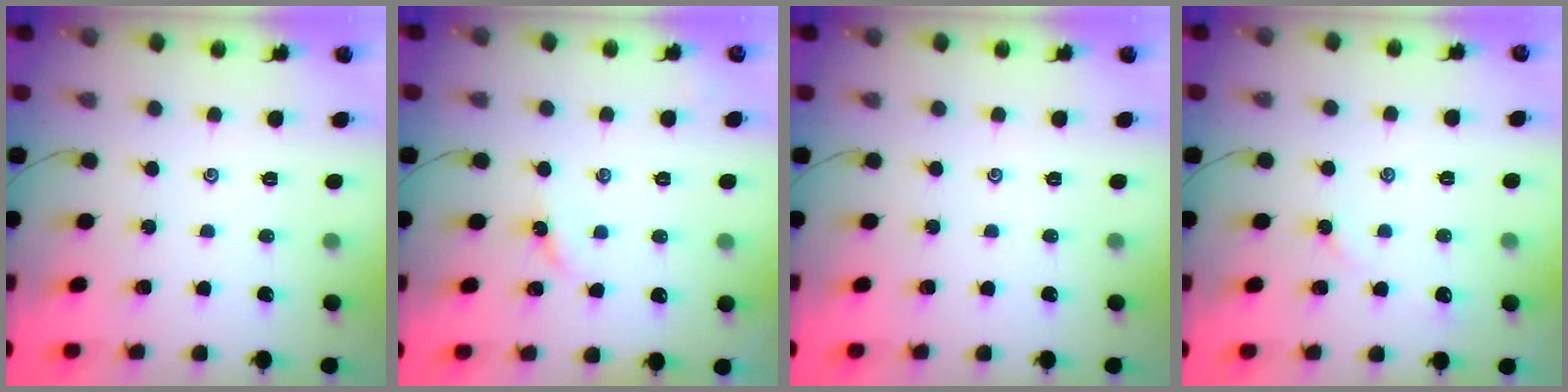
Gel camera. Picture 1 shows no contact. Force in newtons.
{"total": 2.9, "press": 2.8, "slide": 0.4}
{"total": 0.0}
{"total": 3.6, "press": 3.6, "slide": 0.6}